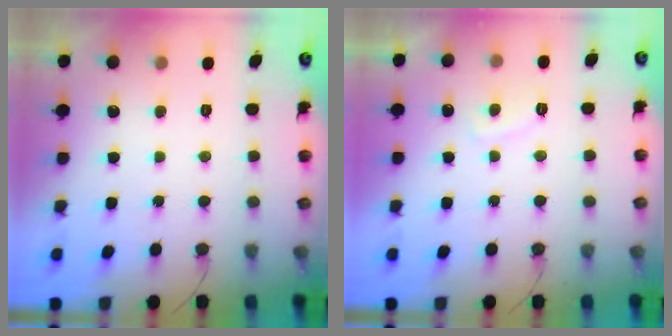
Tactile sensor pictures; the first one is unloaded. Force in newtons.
{"total": 3.2, "press": 3.2, "slide": 0.3}